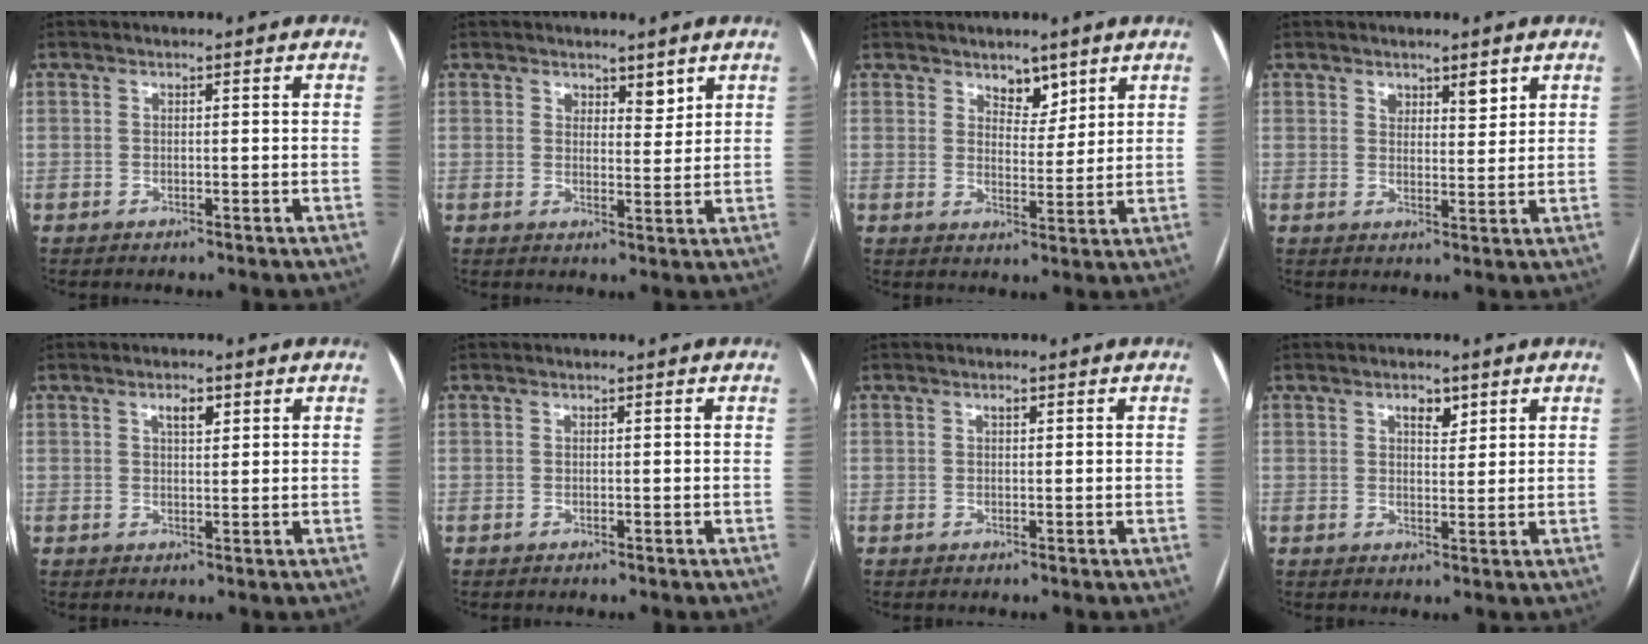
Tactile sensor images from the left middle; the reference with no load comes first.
{"total": 2.8, "force": [2.1, 1.4, 1.2], "torque": [-0.014, -0.006, 0.033]}
{"total": 4.0, "force": [3.0, 2.1, 1.6], "torque": [-0.016, -0.003, 0.051]}
{"total": 3.0, "force": [2.1, 1.4, 1.6], "torque": [-0.021, -0.002, 0.034]}
{"total": 2.4, "force": [1.3, 0.9, 1.9], "torque": [-0.032, 0.003, 0.021]}
{"total": 0.0}
{"total": 0.6, "force": [0.3, 0.2, 0.5], "torque": [-0.010, 0.000, 0.005]}
{"total": 2.8, "force": [1.7, 1.4, 1.7], "torque": [-0.025, 0.002, 0.027]}